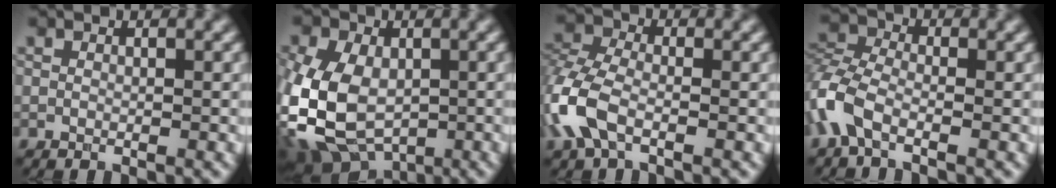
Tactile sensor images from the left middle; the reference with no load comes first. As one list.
[{"total": 9.1, "force": [-2.7, 5.9, 6.4], "torque": [-0.159, -0.013, -0.050]}, {"total": 5.3, "force": [-2.6, 2.8, 3.7], "torque": [-0.113, 0.001, -0.060]}, {"total": 4.3, "force": [-2.8, 1.8, 2.7], "torque": [-0.077, 0.000, -0.067]}]